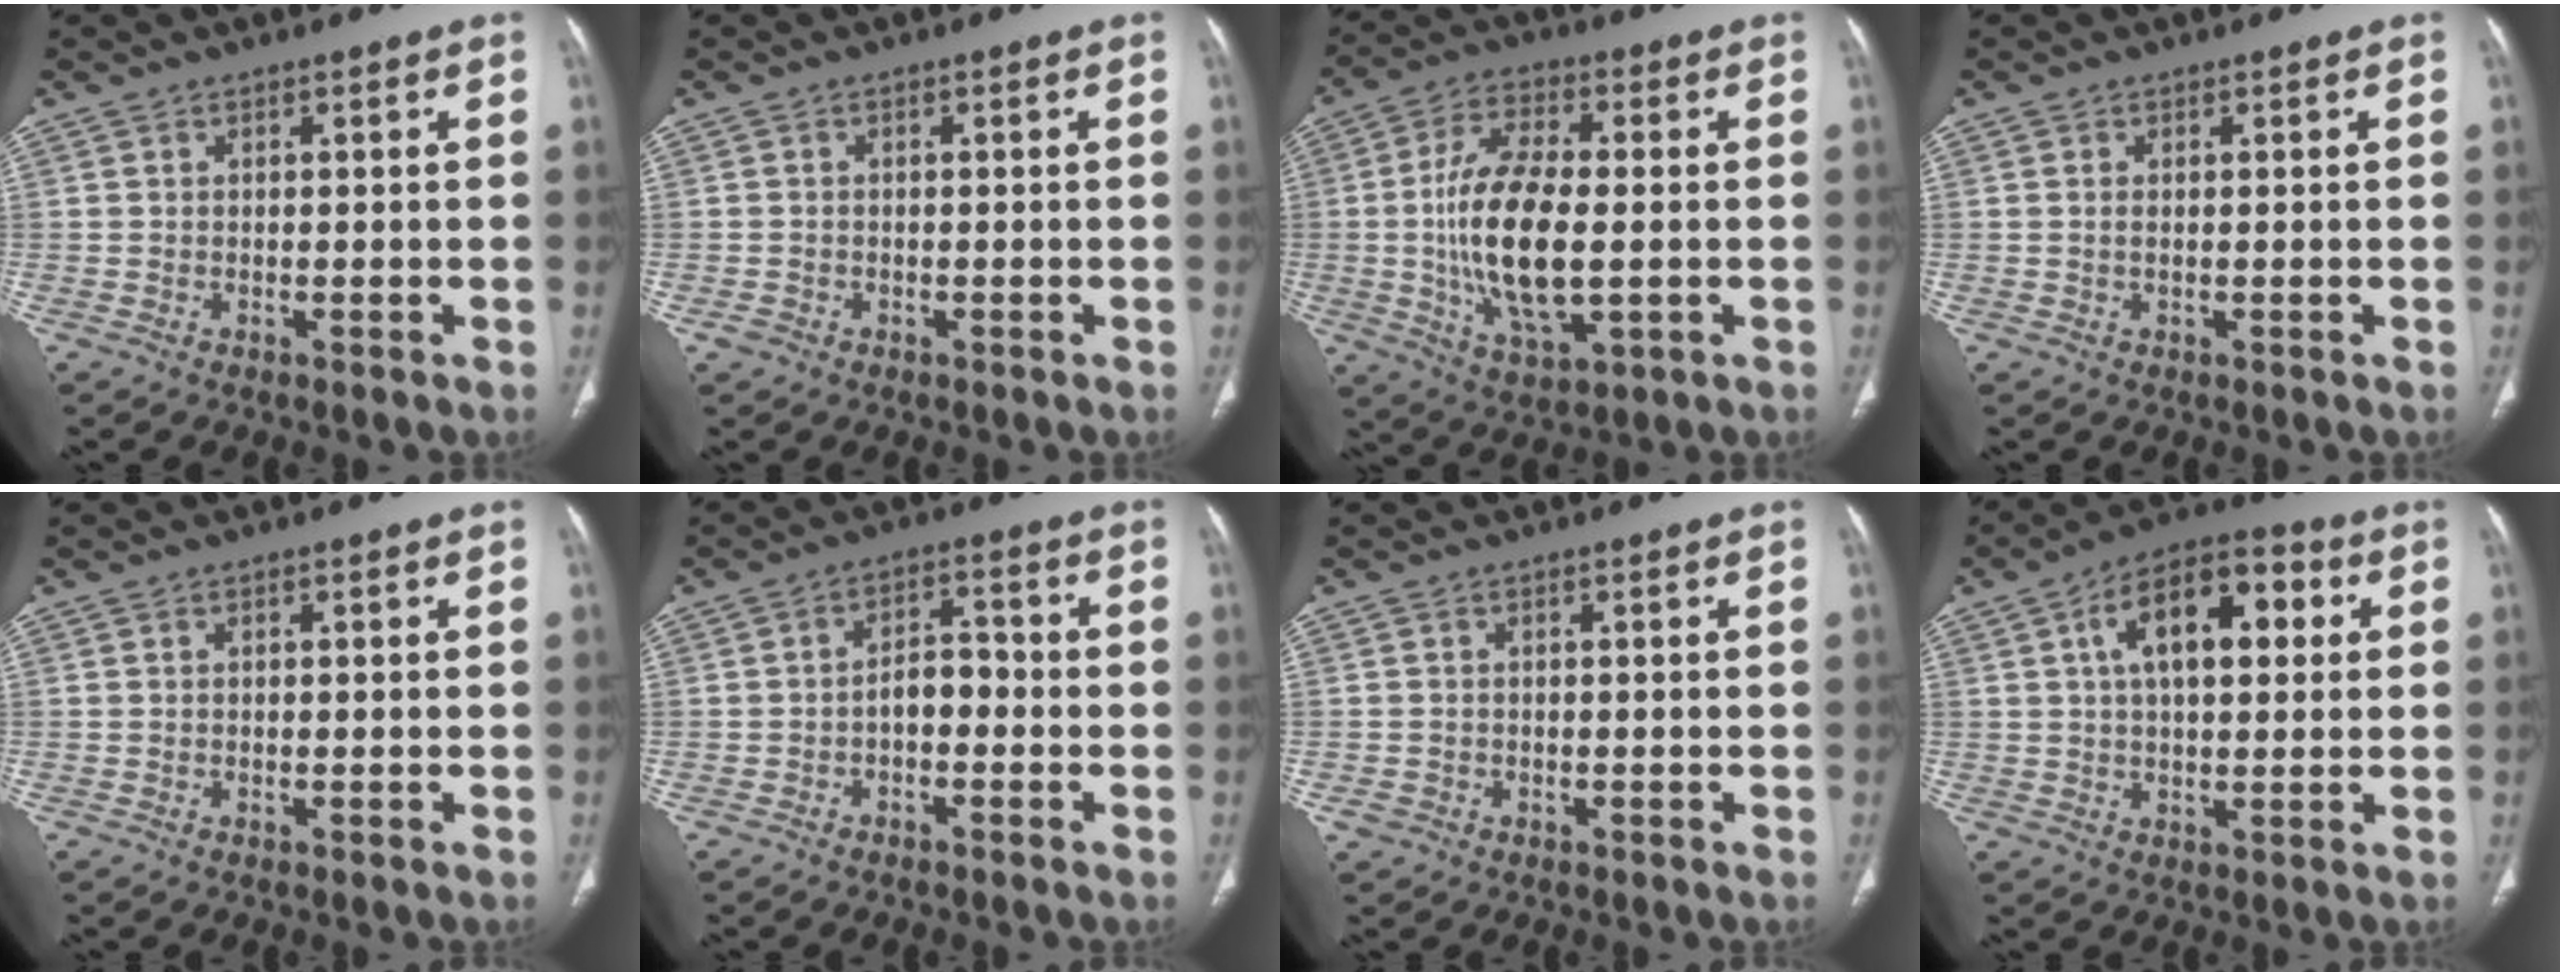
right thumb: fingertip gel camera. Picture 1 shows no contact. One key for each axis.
{"total": 1.4, "fx": -0.7, "fy": 1.1, "fz": 0.3, "tx": -0.006, "ty": 0.005, "tz": -0.012}
{"total": 16.9, "fx": -1.2, "fy": 7.4, "fz": 15.1, "tx": -0.288, "ty": -0.003, "tz": -0.018}
{"total": 0.7, "fx": 0.0, "fy": 0.3, "fz": 0.7, "tx": -0.017, "ty": 0.001, "tz": 0.003}
{"total": 0.0}
{"total": 4.5, "fx": -1.4, "fy": 2.7, "fz": 3.2, "tx": -0.039, "ty": 0.027, "tz": -0.030}
{"total": 1.6, "fx": -0.6, "fy": 1.4, "fz": 0.4, "tx": -0.006, "ty": 0.006, "tz": -0.008}
{"total": 14.1, "fx": 3.7, "fy": 7.2, "fz": 11.5, "tx": -0.167, "ty": 0.022, "tz": 0.053}